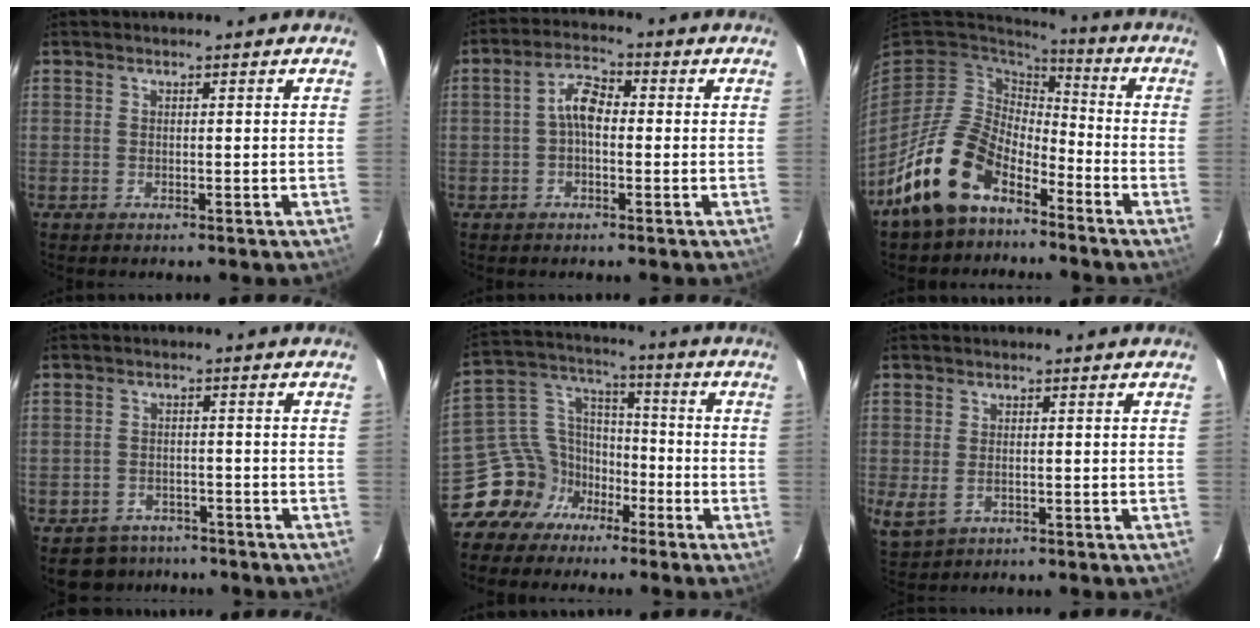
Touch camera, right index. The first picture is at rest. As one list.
[{"total": 4.8, "force": [-0.4, 2.6, 4.0], "torque": [-0.078, 0.018, -0.010]}, {"total": 15.6, "force": [-9.9, 8.8, 8.3], "torque": [-0.181, 0.002, -0.174]}, {"total": 6.3, "force": [-5.0, 3.8, 0.6], "torque": [-0.030, 0.019, -0.069]}, {"total": 11.3, "force": [-7.2, 8.3, 2.5], "torque": [-0.060, 0.056, -0.129]}, {"total": 4.4, "force": [-1.2, 2.9, 3.2], "torque": [-0.065, -0.012, -0.013]}]